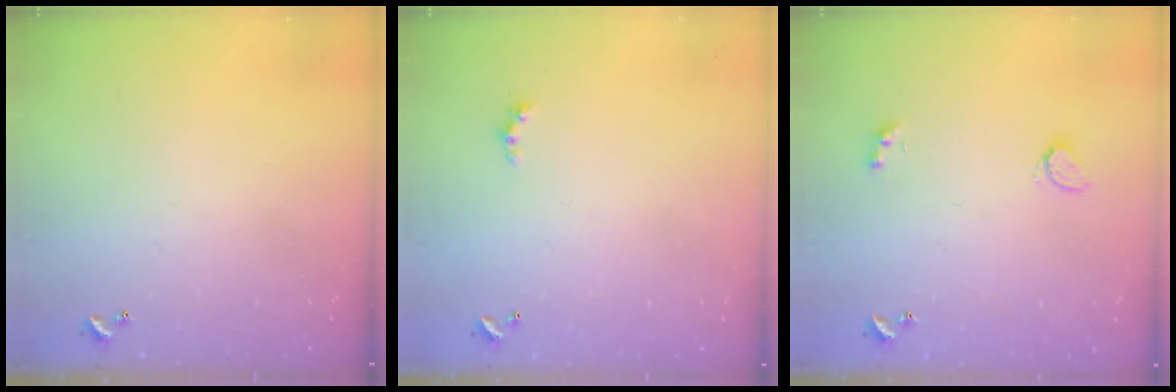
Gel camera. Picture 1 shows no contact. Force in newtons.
{"total": 1.3, "press": 1.2, "slide": 0.4}
{"total": 2.4, "press": 2.4, "slide": 0.5}